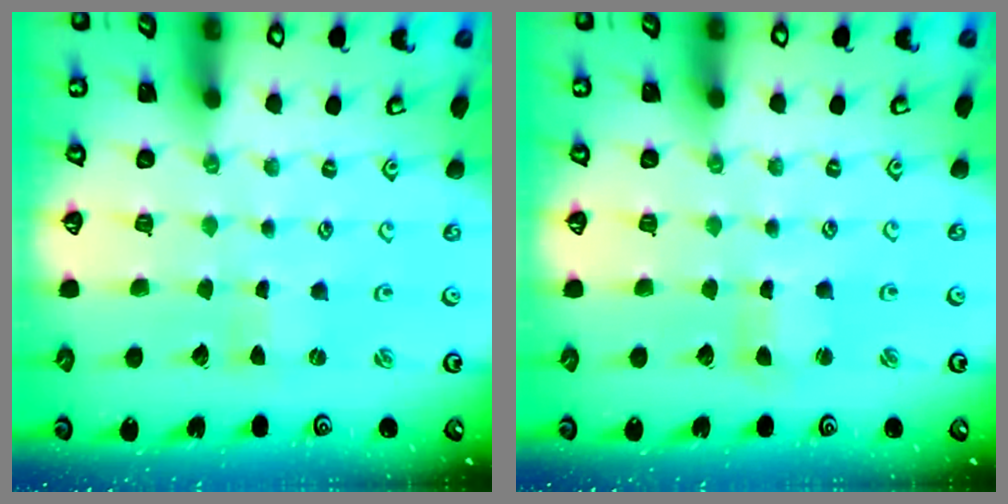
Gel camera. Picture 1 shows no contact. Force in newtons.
{"total": 1.7, "press": 1.7, "slide": 0.4}